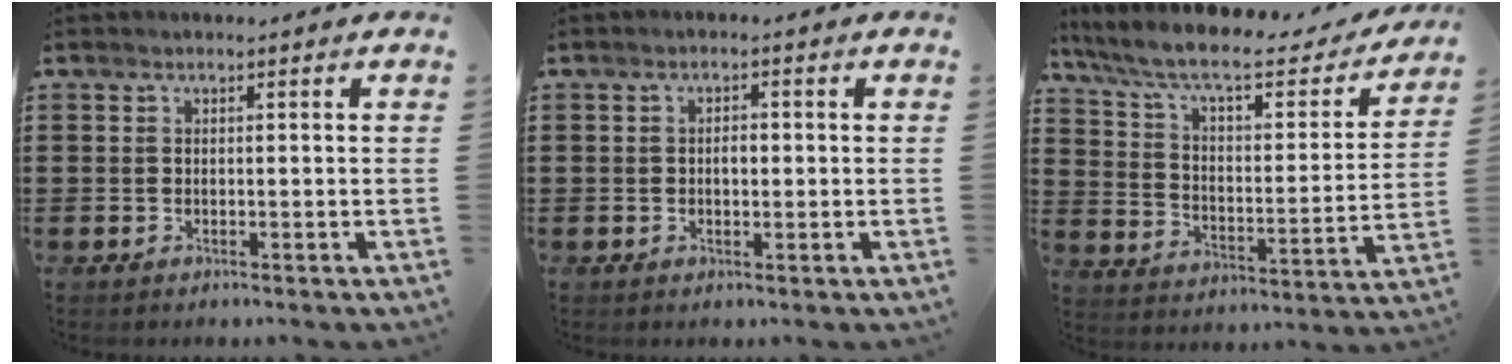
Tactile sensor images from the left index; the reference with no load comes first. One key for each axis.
{"total": 1.9, "fx": 0.0, "fy": 0.8, "fz": 1.7, "tx": -0.025, "ty": 0.000, "tz": -0.002}
{"total": 8.6, "fx": 6.7, "fy": 1.9, "fz": 5.1, "tx": -0.125, "ty": -0.037, "tz": 0.111}